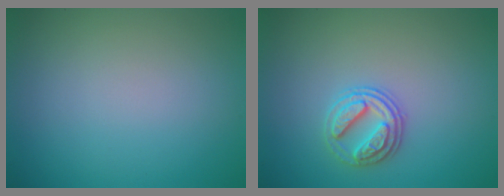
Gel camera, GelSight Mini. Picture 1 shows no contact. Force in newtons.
{"total": 2.7, "press": 2.7, "slide": 0.7}